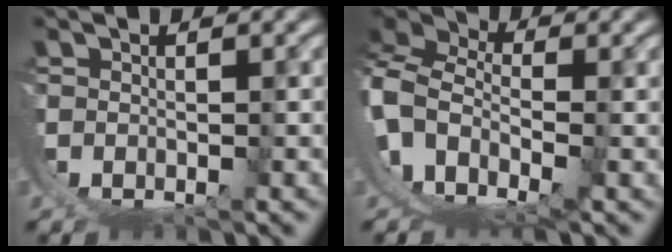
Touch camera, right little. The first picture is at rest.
{"total": 13.8, "force": [-0.3, 11.5, 7.7], "torque": [-0.196, -0.035, -0.016]}